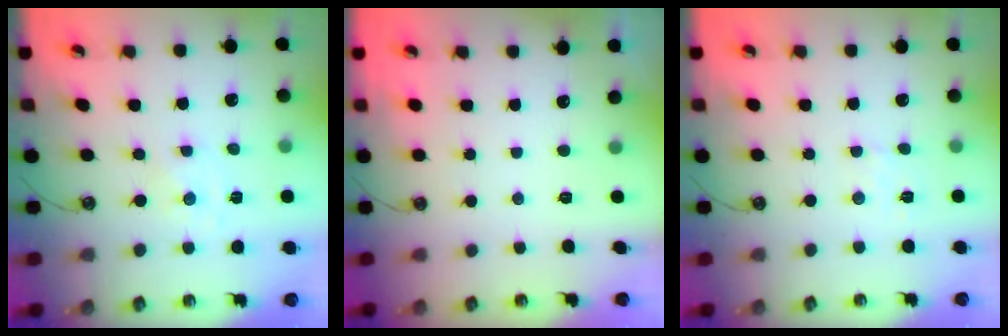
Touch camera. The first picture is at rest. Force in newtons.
{"total": 0.0}
{"total": 2.6, "press": 2.6, "slide": 0.4}